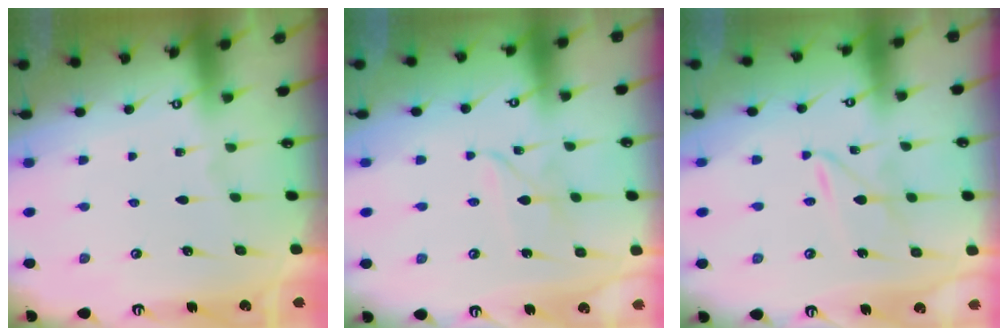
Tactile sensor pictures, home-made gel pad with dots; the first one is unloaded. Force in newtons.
{"total": 2.5, "press": 2.5, "slide": 0.2}
{"total": 2.9, "press": 2.9, "slide": 0.3}